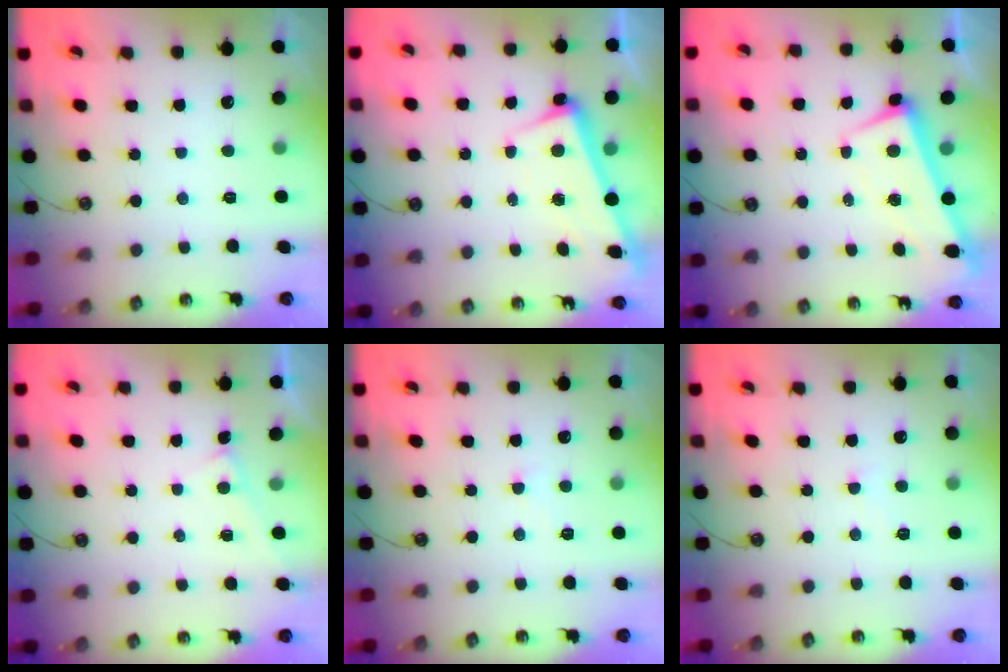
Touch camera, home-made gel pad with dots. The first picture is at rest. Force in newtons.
{"total": 2.5, "press": 2.2, "slide": 1.1}
{"total": 1.5, "press": 0.4, "slide": 1.5}
{"total": 2.9, "press": 2.9, "slide": 0.1}
{"total": 0.5, "press": 0.3, "slide": 0.4}
{"total": 1.4, "press": 1.3, "slide": 0.4}